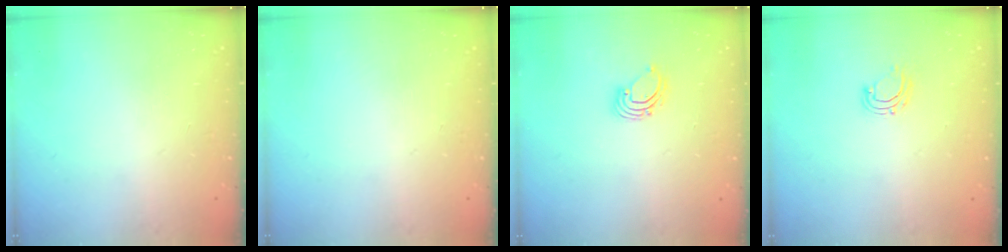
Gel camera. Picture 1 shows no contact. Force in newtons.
{"total": 0.0}
{"total": 2.6, "press": 2.6, "slide": 0.2}
{"total": 6.2, "press": 6.1, "slide": 0.5}